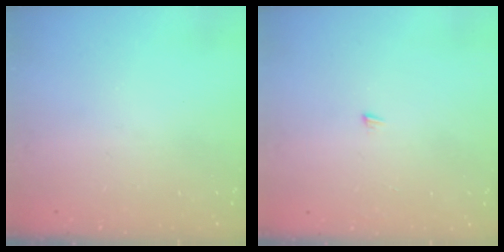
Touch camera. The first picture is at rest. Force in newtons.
{"total": 3.9, "press": 3.9, "slide": 0.3}